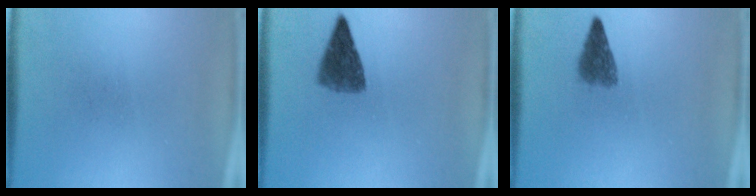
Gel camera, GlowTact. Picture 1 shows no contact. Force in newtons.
{"total": 5.4}
{"total": 3.3}